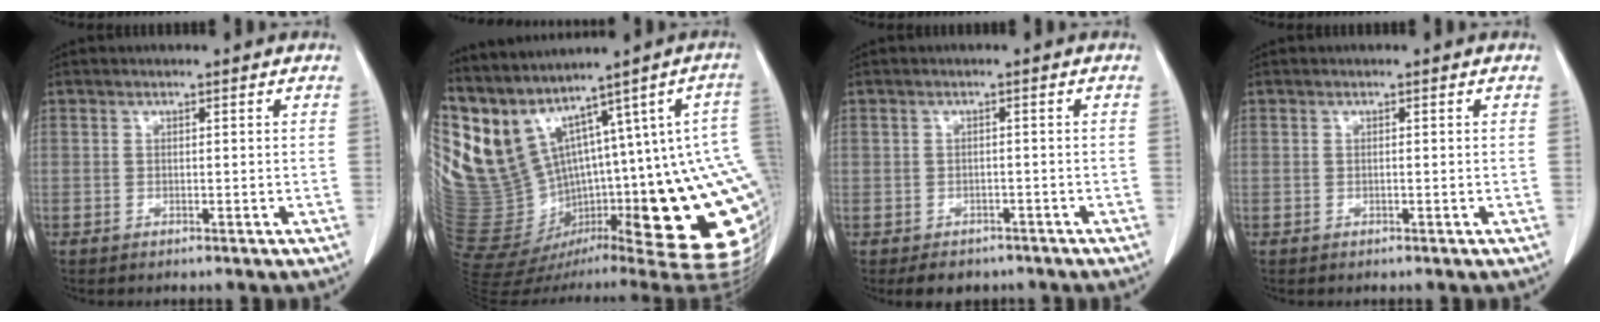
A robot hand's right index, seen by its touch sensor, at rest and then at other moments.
{"total": 21.1, "force": [6.1, 6.2, 19.2], "torque": [-0.272, -0.018, 0.138]}
{"total": 4.0, "force": [-3.0, 2.7, 0.7], "torque": [-0.004, 0.006, -0.040]}
{"total": 0.0}